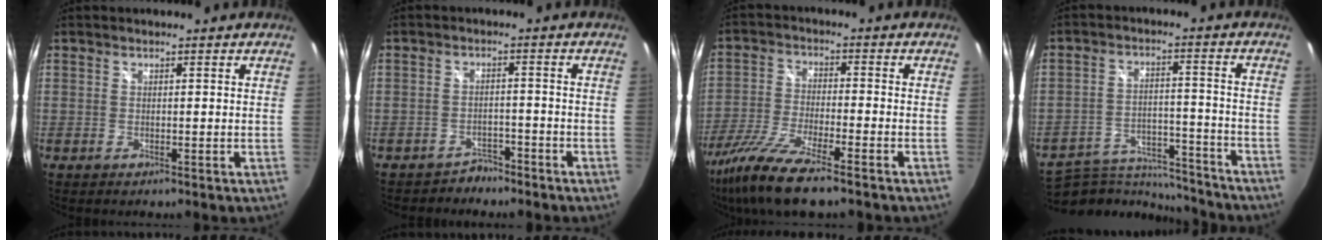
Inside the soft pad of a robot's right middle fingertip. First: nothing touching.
{"total": 3.6, "force": [-3.1, 1.7, 0.1], "torque": [-0.007, 0.007, -0.047]}
{"total": 13.6, "force": [-10.0, 1.9, 9.0], "torque": [-0.198, -0.038, -0.194]}
{"total": 16.7, "force": [-15.1, 4.1, 5.8], "torque": [-0.117, -0.008, -0.224]}